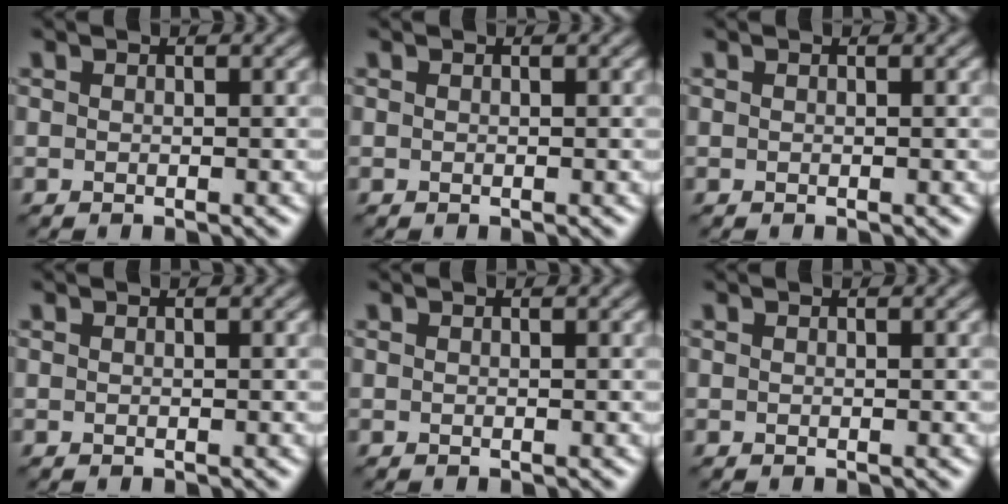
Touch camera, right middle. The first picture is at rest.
{"total": 0.0}
{"total": 0.0}
{"total": 0.0}
{"total": 0.0}
{"total": 0.0}